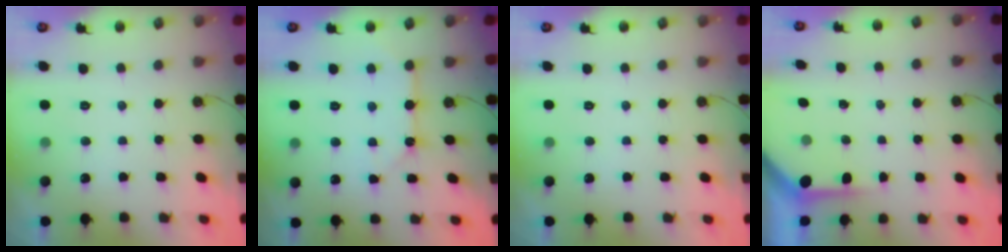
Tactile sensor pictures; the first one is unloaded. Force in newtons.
{"total": 8.5, "press": 8.5, "slide": 0.8}
{"total": 0.0}
{"total": 3.7, "press": 3.7, "slide": 0.3}